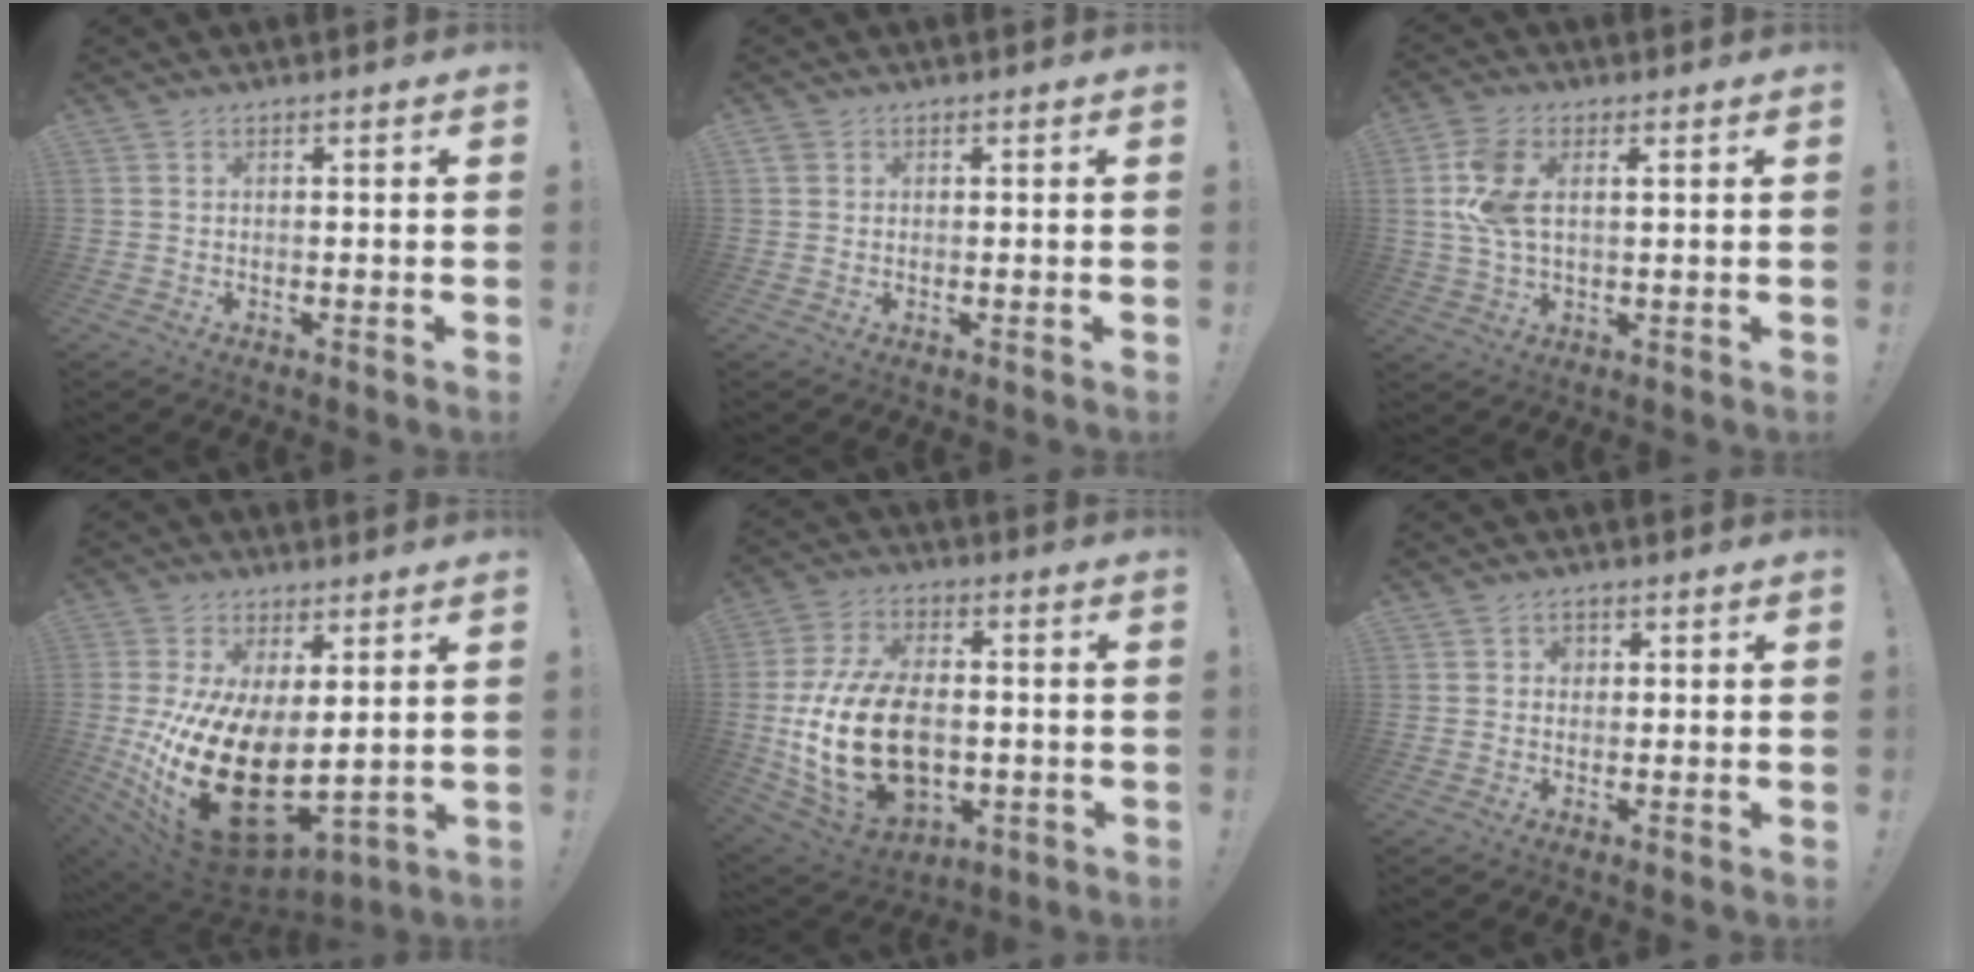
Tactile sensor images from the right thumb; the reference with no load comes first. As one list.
[{"total": 1.3, "force": [0.7, 1.0, 0.4], "torque": [-0.006, 0.001, 0.013]}, {"total": 9.4, "force": [2.4, 4.9, 7.7], "torque": [-0.146, -0.004, 0.046]}, {"total": 23.6, "force": [-2.0, 13.2, 19.4], "torque": [-0.368, -0.006, -0.006]}, {"total": 23.6, "force": [-3.5, 15.4, 17.6], "torque": [-0.344, 0.023, -0.044]}, {"total": 1.9, "force": [0.2, 1.7, 0.9], "torque": [-0.017, 0.005, 0.003]}]